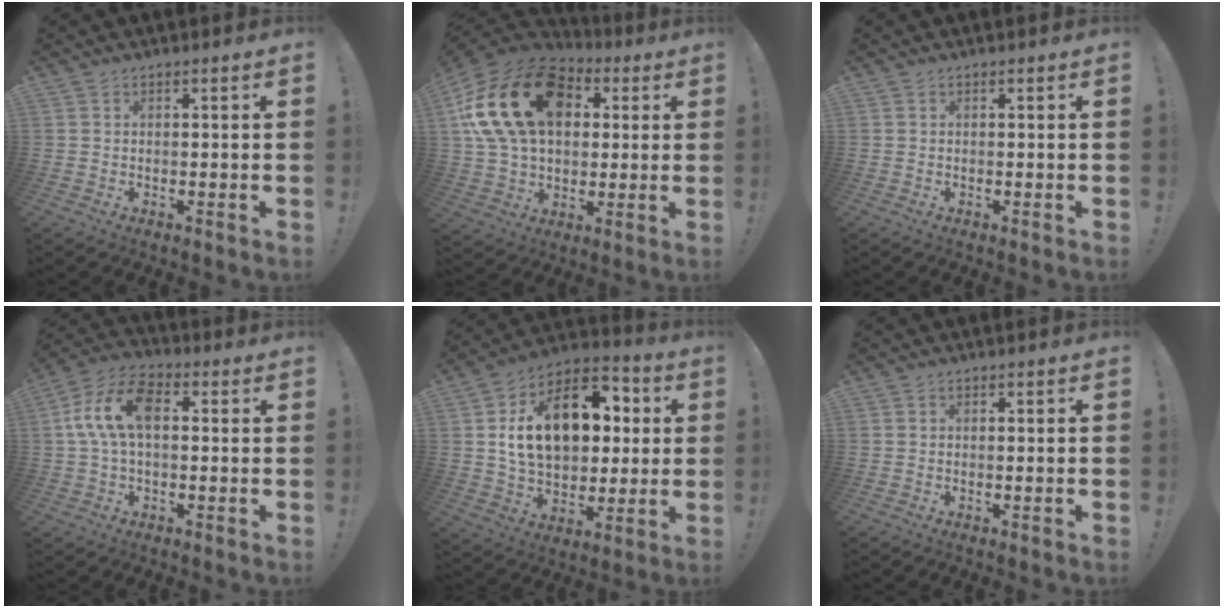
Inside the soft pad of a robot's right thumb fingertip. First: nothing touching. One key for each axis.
{"total": 25.6, "fx": 7.4, "fy": 17.4, "fz": 17.2, "tx": -0.311, "ty": -0.013, "tz": 0.145}
{"total": 0.0}
{"total": 12.1, "fx": 1.4, "fy": 6.9, "fz": 9.8, "tx": -0.198, "ty": 0.011, "tz": 0.028}
{"total": 21.0, "fx": 4.9, "fy": 13.7, "fz": 15.0, "tx": -0.228, "ty": -0.010, "tz": 0.090}
{"total": 0.8, "fx": -0.5, "fy": -0.4, "fz": 0.5, "tx": -0.008, "ty": -0.002, "tz": -0.008}